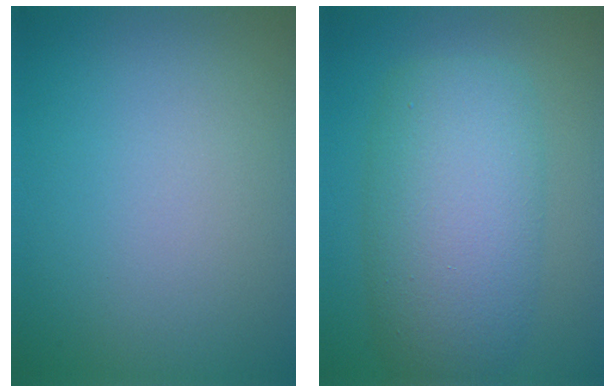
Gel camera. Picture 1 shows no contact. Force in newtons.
{"total": 8.4, "press": 8.3, "slide": 0.4}